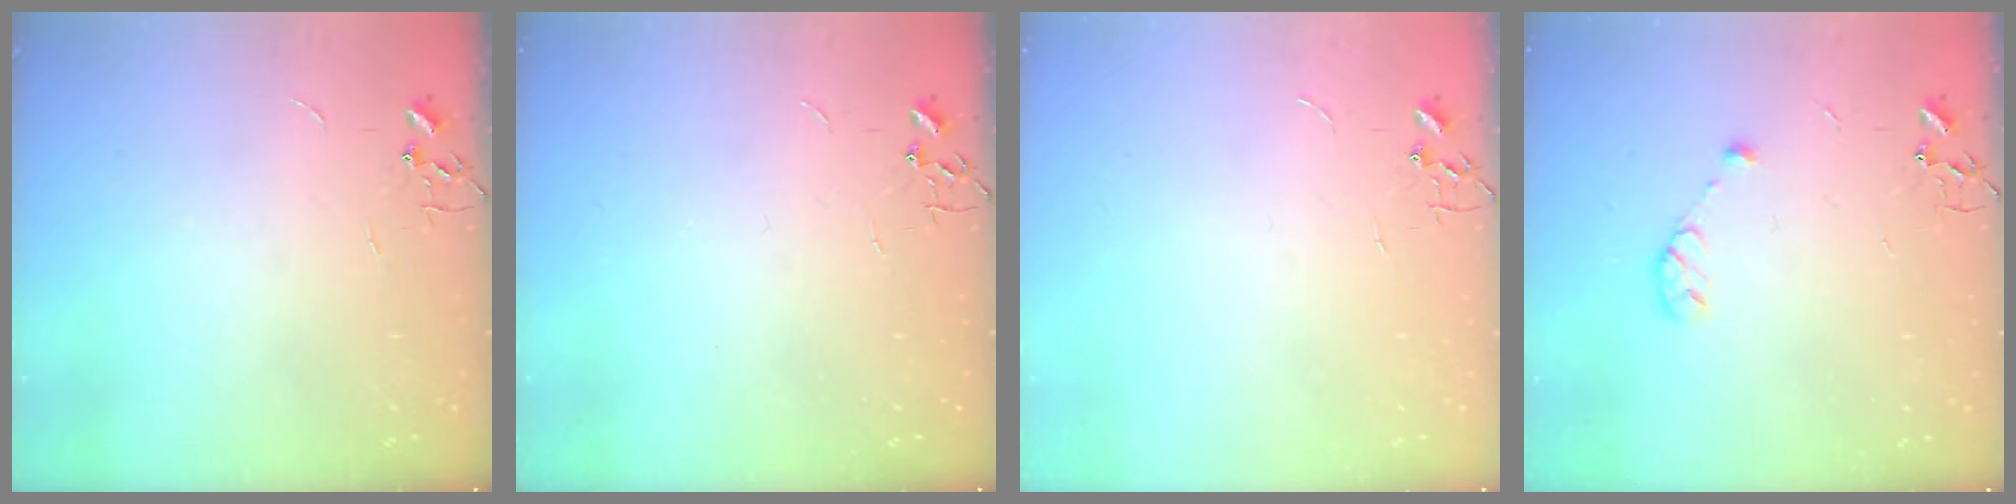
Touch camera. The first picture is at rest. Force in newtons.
{"total": 0.0}
{"total": 0.0}
{"total": 6.3, "press": 6.1, "slide": 1.4}